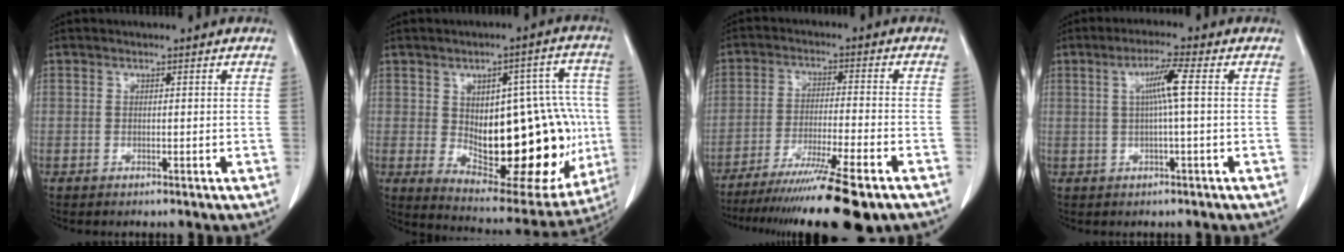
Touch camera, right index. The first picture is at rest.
{"total": 23.7, "force": [-1.8, 10.1, 21.3], "torque": [-0.264, 0.018, 0.007]}
{"total": 16.7, "force": [-12.9, 0.1, 10.6], "torque": [-0.152, -0.045, -0.200]}
{"total": 4.8, "force": [0.7, -0.6, 4.7], "torque": [-0.087, 0.007, 0.015]}